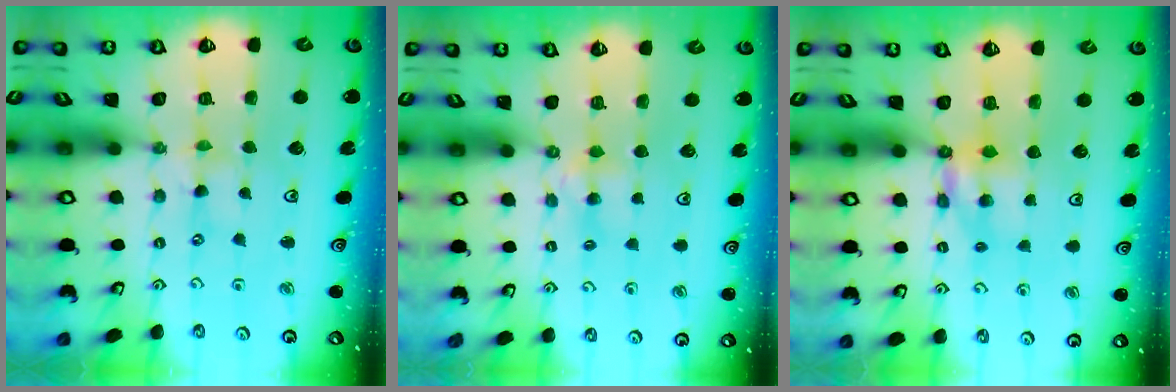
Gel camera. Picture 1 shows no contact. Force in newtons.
{"total": 4.2, "press": 4.1, "slide": 0.6}
{"total": 6.0, "press": 6.0, "slide": 0.6}